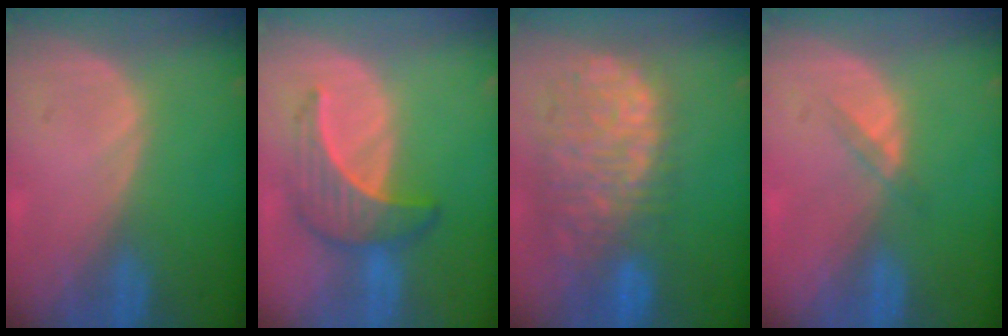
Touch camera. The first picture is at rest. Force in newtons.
{"total": 6.5, "press": 6.4, "slide": 1.1}
{"total": 12.7, "press": 10.5, "slide": 7.1}
{"total": 1.8, "press": 1.4, "slide": 1.0}